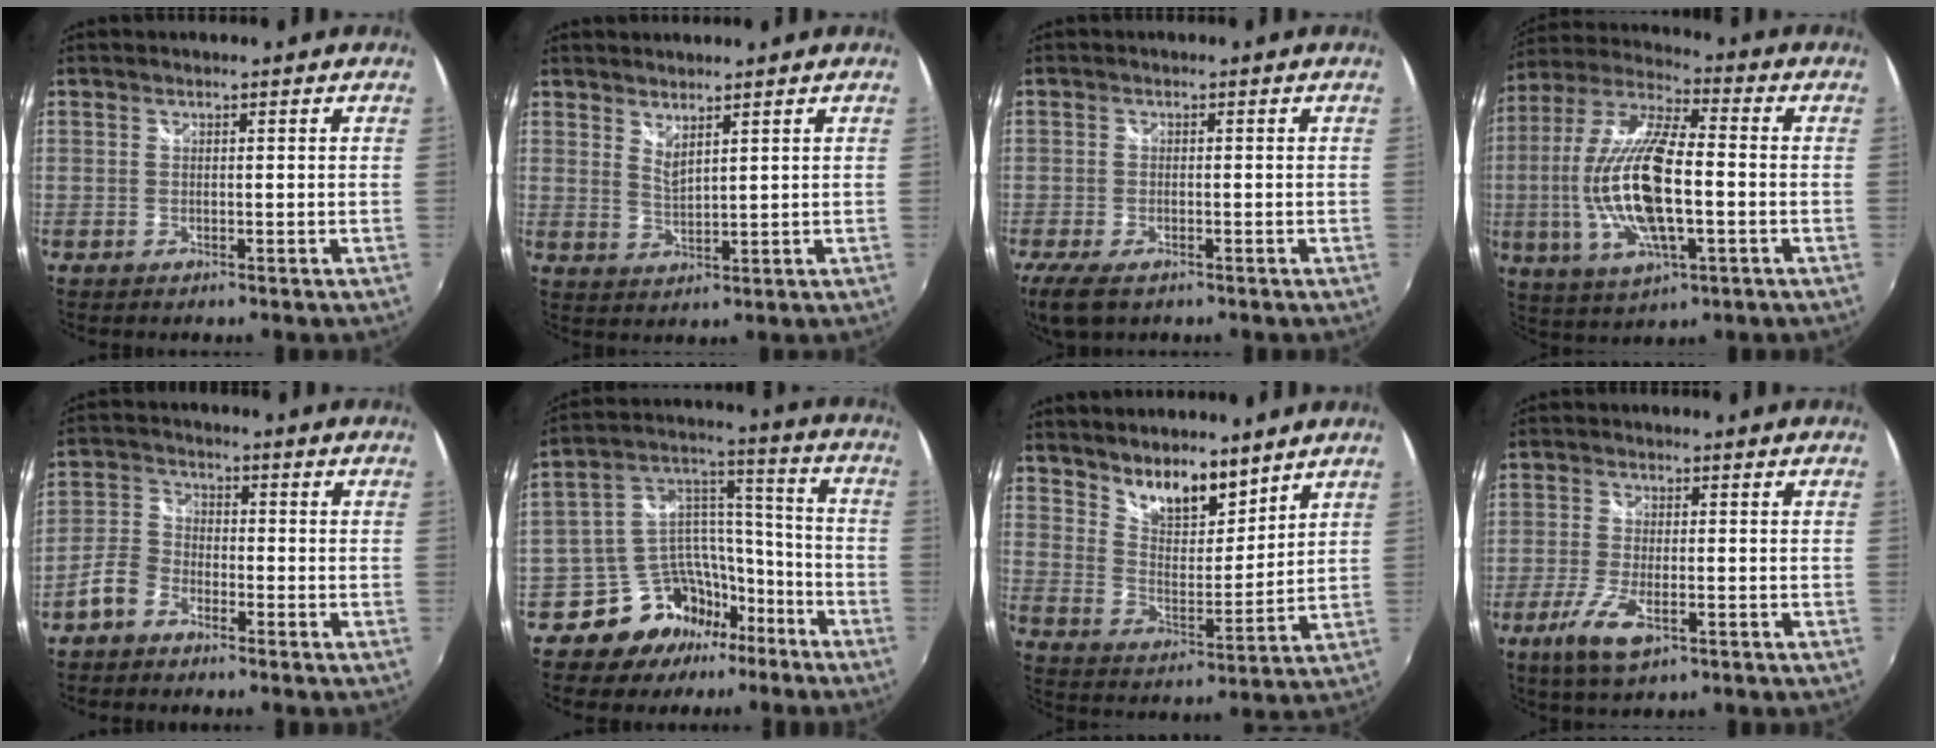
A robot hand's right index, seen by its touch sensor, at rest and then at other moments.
{"total": 3.1, "force": [2.6, 0.4, 1.6], "torque": [-0.028, -0.007, 0.044]}
{"total": 6.2, "force": [-3.9, 2.9, 4.0], "torque": [-0.093, -0.025, -0.068]}
{"total": 18.7, "force": [-2.6, 6.3, 17.4], "torque": [-0.344, -0.006, -0.047]}
{"total": 5.4, "force": [-3.6, 3.3, 2.2], "torque": [-0.050, 0.019, -0.075]}
{"total": 13.7, "force": [-10.6, 8.2, 3.0], "torque": [-0.061, 0.079, -0.172]}
{"total": 10.3, "force": [8.2, 3.7, 4.9], "torque": [-0.072, 0.002, 0.146]}
{"total": 7.5, "force": [-3.9, 2.4, 5.9], "torque": [-0.138, -0.018, -0.074]}